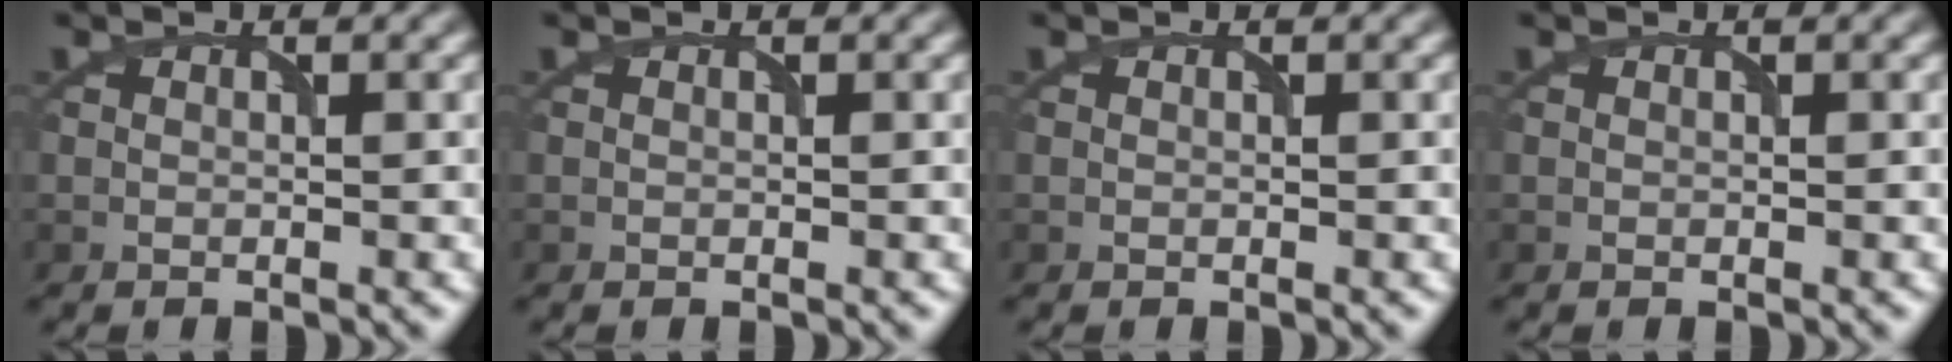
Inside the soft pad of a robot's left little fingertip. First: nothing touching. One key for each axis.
{"total": 0.0}
{"total": 0.0}
{"total": 0.0}